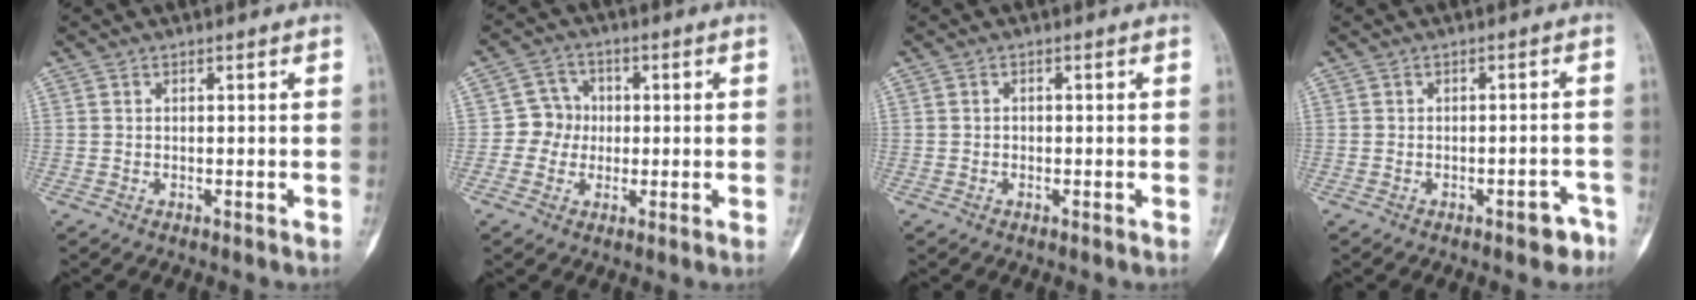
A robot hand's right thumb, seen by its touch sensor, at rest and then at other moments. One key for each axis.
{"total": 5.3, "fx": -0.2, "fy": 5.1, "fz": 1.3, "tx": 0.017, "ty": 0.014, "tz": -0.012}
{"total": 0.5, "fx": -0.2, "fy": 0.5, "fz": 0.2, "tx": 0.007, "ty": 0.003, "tz": -0.005}
{"total": 3.7, "fx": -2.5, "fy": 1.6, "fz": 2.2, "tx": -0.014, "ty": 0.024, "tz": -0.026}